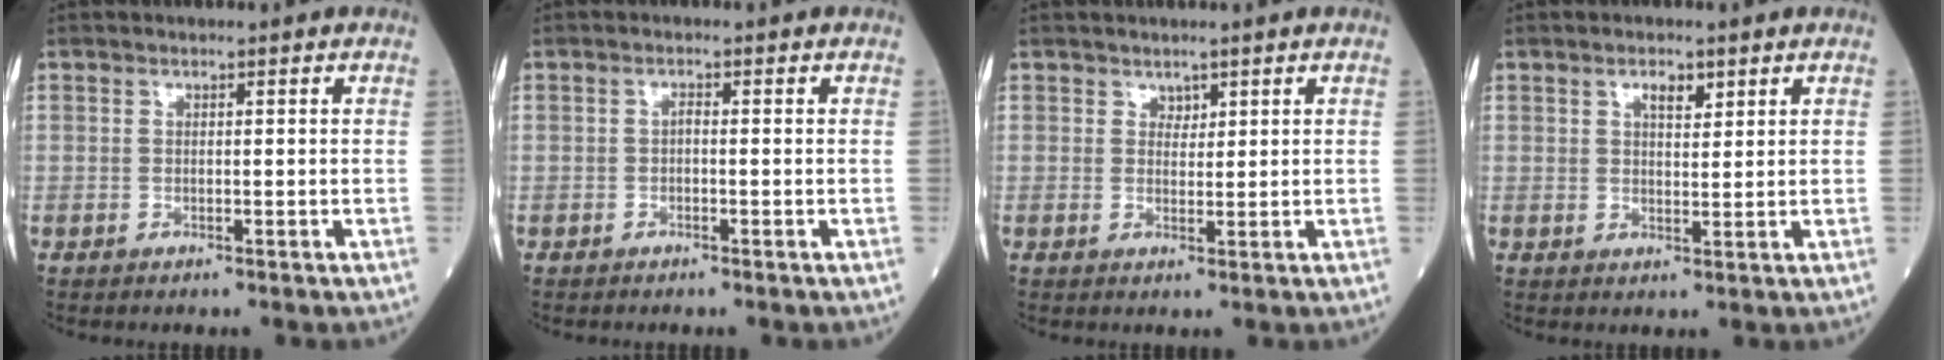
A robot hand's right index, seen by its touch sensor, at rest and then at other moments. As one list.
[{"total": 0.7, "force": [-0.2, 0.2, 0.6], "torque": [-0.012, 0.002, -0.007]}, {"total": 1.2, "force": [0.9, 0.7, 0.4], "torque": [-0.001, -0.001, 0.016]}, {"total": 2.6, "force": [1.6, 1.0, 1.9], "torque": [-0.032, 0.000, 0.027]}]